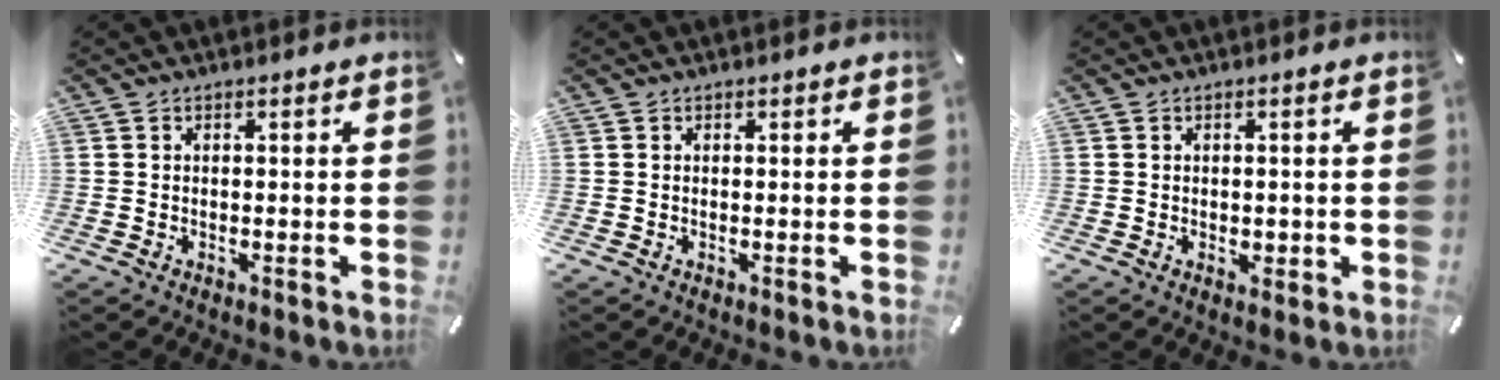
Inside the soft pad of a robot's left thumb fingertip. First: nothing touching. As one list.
[{"total": 0.0}, {"total": 1.6, "force": [-0.2, 1.1, 1.2], "torque": [-0.022, 0.002, -0.004]}]